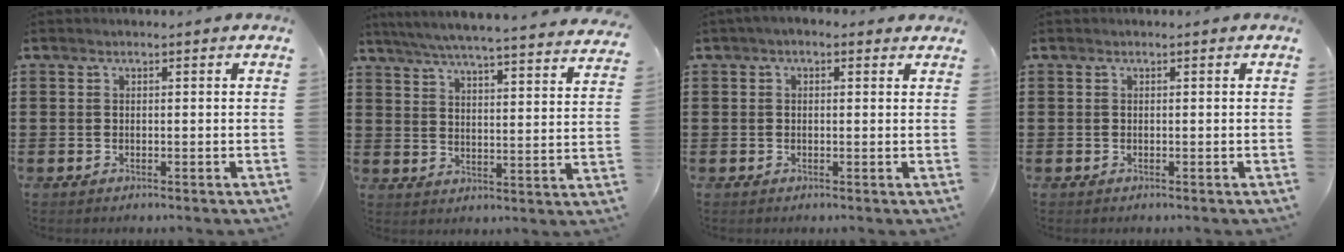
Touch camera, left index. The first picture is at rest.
{"total": 5.4, "force": [5.0, -0.5, 1.9], "torque": [-0.060, -0.040, 0.082]}
{"total": 1.4, "force": [0.2, 0.9, 1.1], "torque": [-0.022, 0.006, 0.002]}
{"total": 0.0}